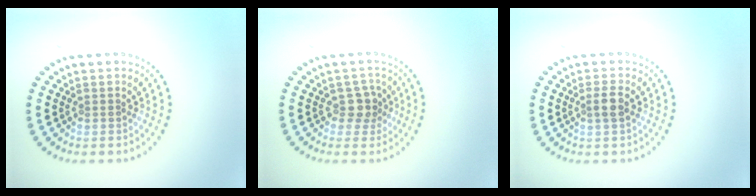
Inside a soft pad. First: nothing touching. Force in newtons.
{"total": 2.0, "press": 1.6, "slide": 1.1}
{"total": 1.8, "press": 1.6, "slide": 0.7}